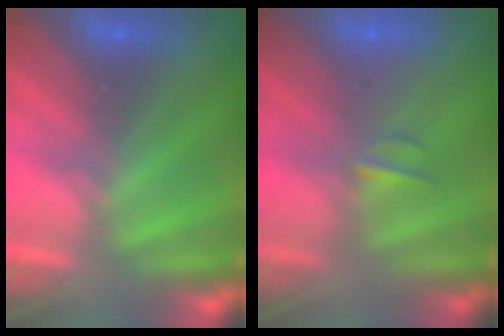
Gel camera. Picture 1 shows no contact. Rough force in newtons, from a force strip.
{"total": 2.1}